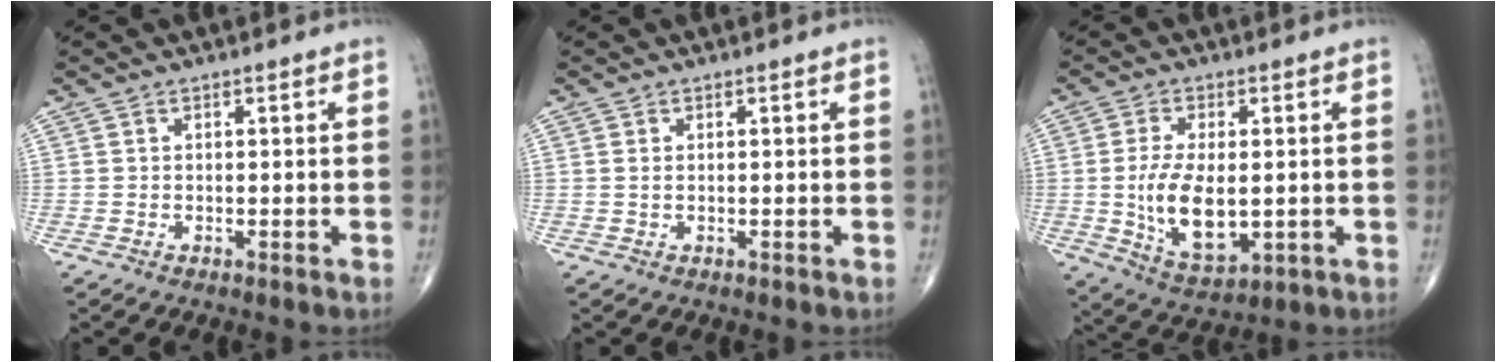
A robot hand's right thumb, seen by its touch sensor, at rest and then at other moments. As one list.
[{"total": 0.5, "force": [0.2, 0.2, 0.5], "torque": [-0.014, 0.001, 0.005]}, {"total": 11.9, "force": [-0.8, 6.1, 10.2], "torque": [-0.184, -0.018, -0.001]}]